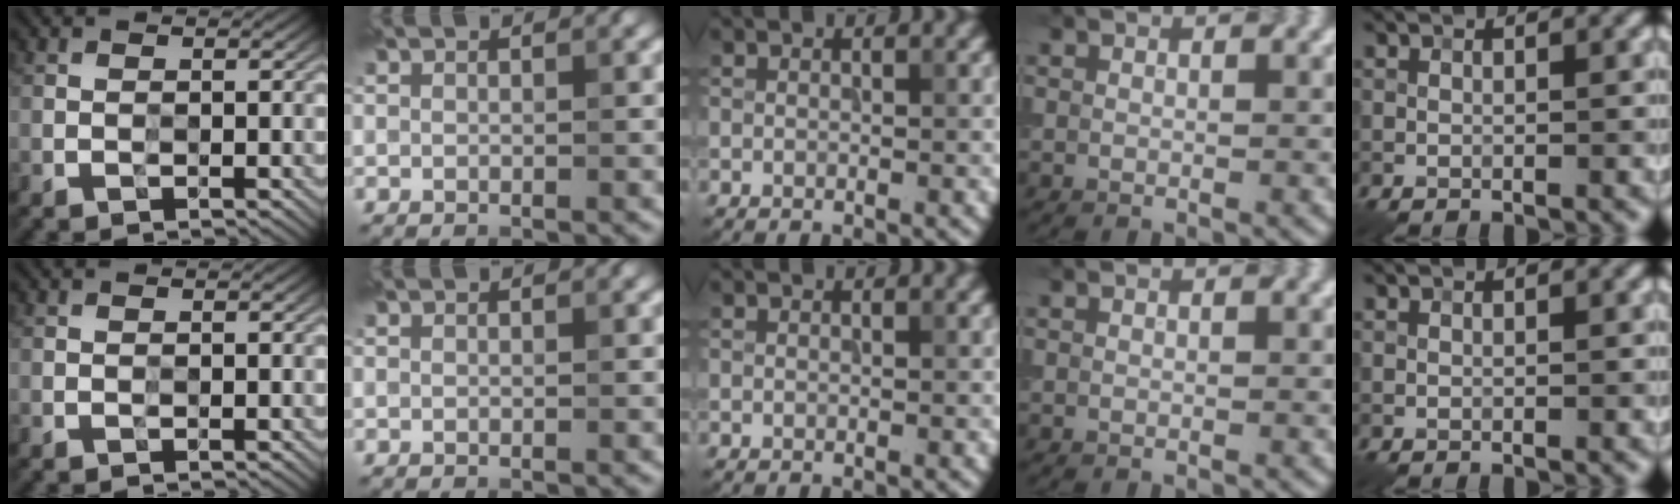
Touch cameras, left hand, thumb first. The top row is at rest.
{}